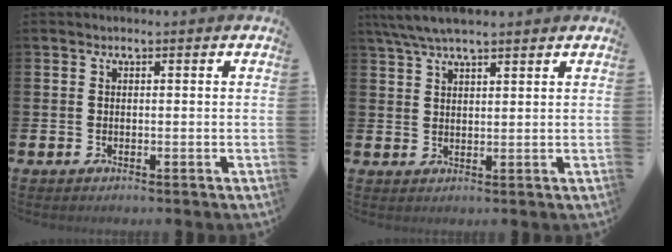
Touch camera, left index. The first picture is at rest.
{"total": 5.0, "force": [4.3, 0.9, 2.5], "torque": [-0.054, -0.007, 0.077]}